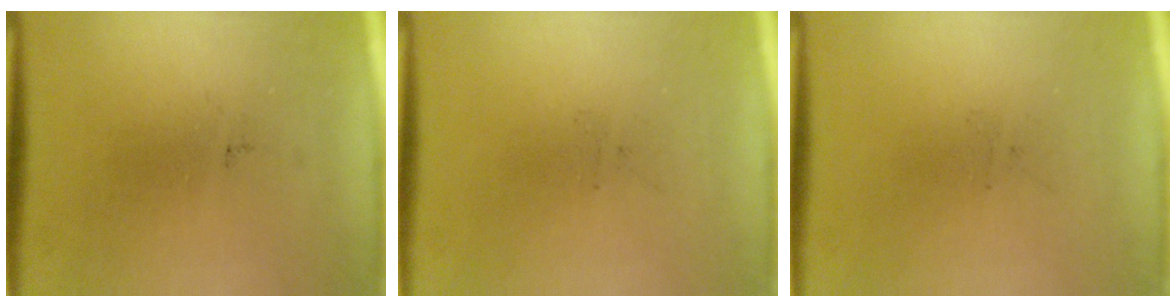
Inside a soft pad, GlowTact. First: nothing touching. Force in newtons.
{"total": 0.0}
{"total": 0.0}